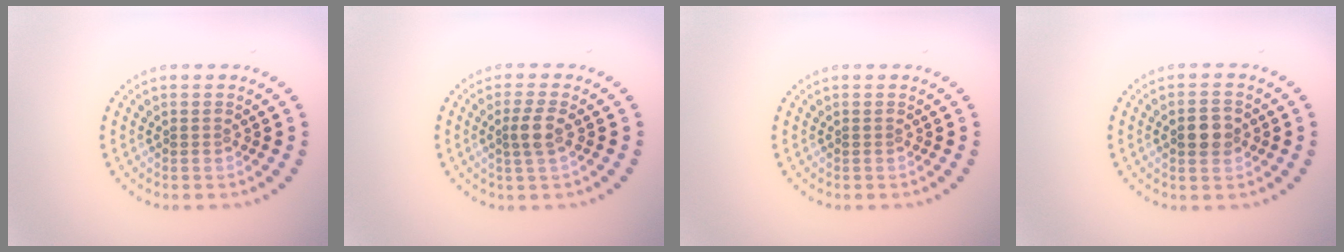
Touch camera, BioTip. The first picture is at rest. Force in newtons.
{"total": 2.1, "press": 1.9, "slide": 1.0}
{"total": 0.0}
{"total": 3.1, "press": 3.1, "slide": 0.1}